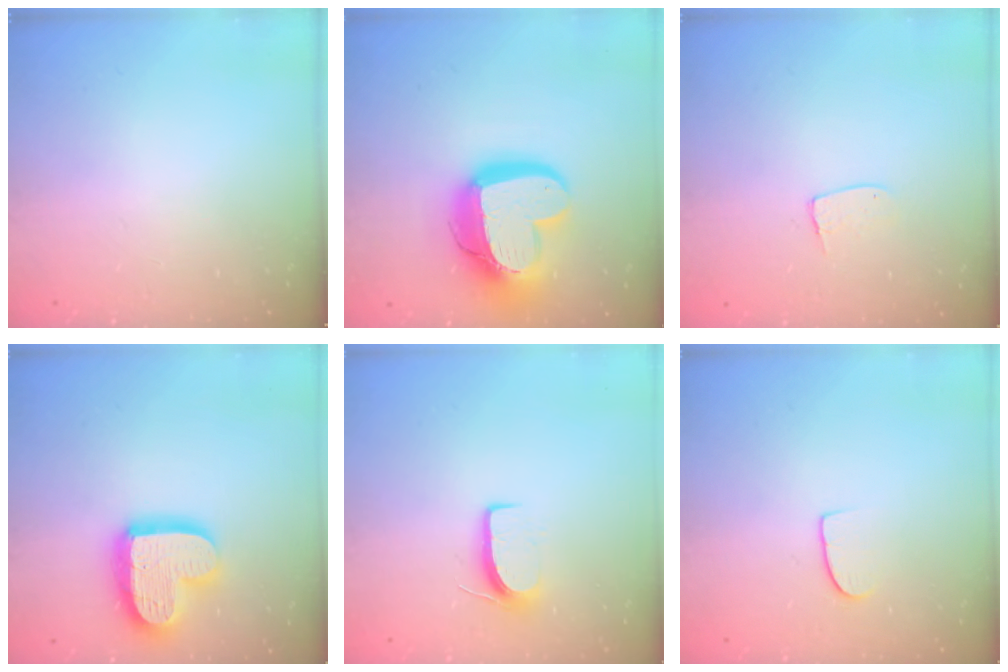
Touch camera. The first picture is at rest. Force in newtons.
{"total": 21.9, "press": 21.8, "slide": 2.2}
{"total": 5.2, "press": 5.2, "slide": 0.3}
{"total": 17.0, "press": 17.0, "slide": 1.3}
{"total": 7.0, "press": 7.0, "slide": 0.6}
{"total": 6.5, "press": 6.5, "slide": 0.5}